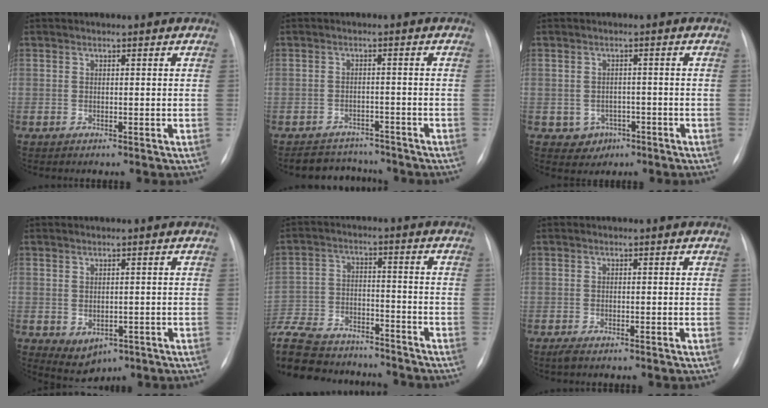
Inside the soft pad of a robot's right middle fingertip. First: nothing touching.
{"total": 6.2, "force": [-5.8, 2.2, 0.3], "torque": [0.001, 0.010, -0.081]}
{"total": 3.5, "force": [-1.5, 3.1, 0.6], "torque": [-0.003, 0.010, -0.012]}
{"total": 3.8, "force": [-1.1, 2.7, 2.4], "torque": [-0.036, -0.005, 0.002]}
{"total": 25.8, "force": [-21.8, 9.0, 10.6], "torque": [-0.312, -0.037, -0.340]}
{"total": 1.1, "force": [-0.8, 0.3, 0.7], "torque": [-0.018, -0.003, -0.013]}